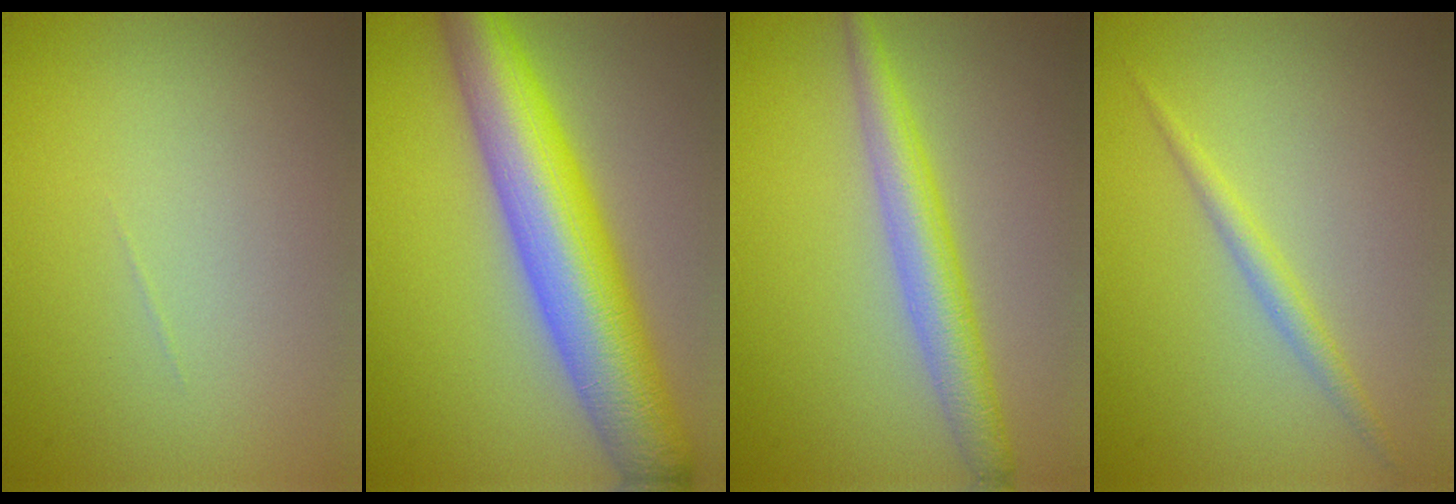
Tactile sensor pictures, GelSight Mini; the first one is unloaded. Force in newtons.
{"total": 10.5, "press": 10.5, "slide": 0.3}
{"total": 4.0, "press": 4.0, "slide": 0.1}
{"total": 1.7, "press": 1.7, "slide": 0.1}